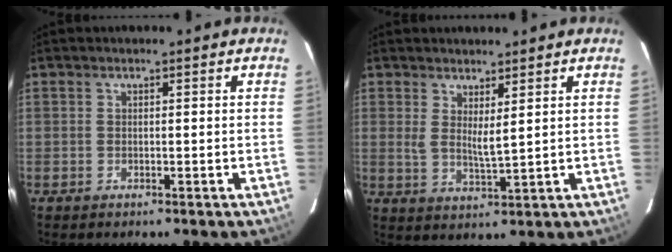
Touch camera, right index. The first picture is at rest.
{"total": 4.1, "force": [2.1, 0.7, 3.5], "torque": [-0.062, -0.013, 0.036]}